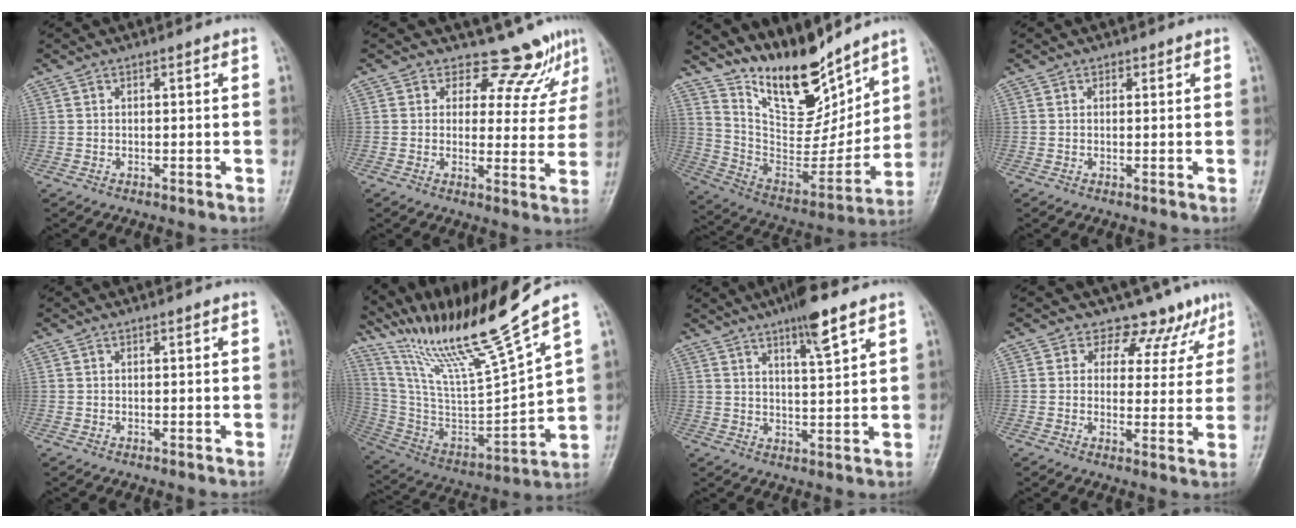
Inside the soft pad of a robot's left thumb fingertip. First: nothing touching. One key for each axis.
{"total": 8.2, "fx": 7.1, "fy": 3.8, "fz": 1.5, "tx": 0.015, "ty": -0.056, "tz": 0.080}
{"total": 18.6, "fx": 14.8, "fy": 6.8, "fz": 9.0, "tx": -0.102, "ty": -0.094, "tz": 0.274}
{"total": 0.6, "fx": 0.4, "fy": 0.4, "fz": 0.0, "tx": 0.003, "ty": -0.003, "tz": 0.004}
{"total": 0.0}
{"total": 21.9, "fx": 17.7, "fy": 0.2, "fz": 12.9, "tx": -0.209, "ty": -0.090, "tz": 0.339}
{"total": 7.8, "fx": 5.1, "fy": 0.9, "fz": 5.8, "tx": -0.093, "ty": -0.027, "tz": 0.085}
{"total": 8.6, "fx": 6.6, "fy": 5.3, "fz": 0.9, "tx": 0.029, "ty": -0.035, "tz": 0.067}